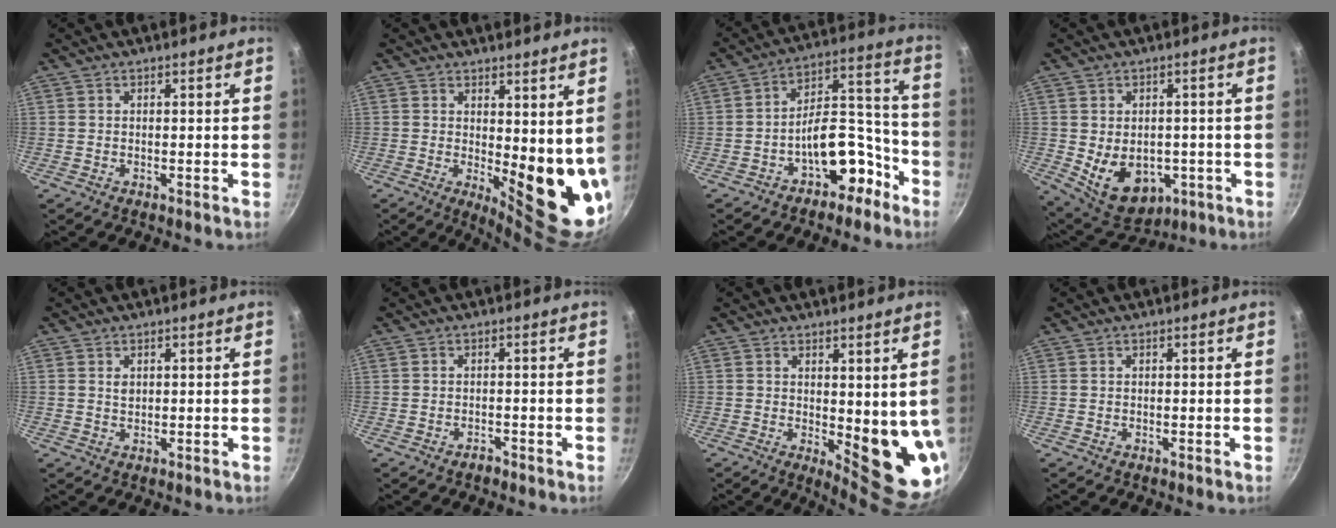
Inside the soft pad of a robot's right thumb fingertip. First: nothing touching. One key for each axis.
{"total": 12.7, "fx": 2.3, "fy": 4.9, "fz": 11.5, "tx": -0.125, "ty": -0.040, "tz": 0.042}
{"total": 12.9, "fx": -6.8, "fy": 7.1, "fz": 8.3, "tx": -0.069, "ty": 0.100, "tz": -0.094}
{"total": 11.8, "fx": -2.3, "fy": 8.4, "fz": 7.9, "tx": -0.092, "ty": -0.009, "tz": -0.008}
{"total": 1.5, "fx": 0.5, "fy": 1.1, "fz": 0.9, "tx": -0.013, "ty": 0.000, "tz": 0.008}
{"total": 1.1, "fx": -0.9, "fy": 0.6, "fz": 0.4, "tx": -0.008, "ty": 0.011, "tz": -0.013}
{"total": 11.6, "fx": 1.2, "fy": 4.8, "fz": 10.5, "tx": -0.104, "ty": -0.028, "tz": 0.030}
{"total": 0.0}